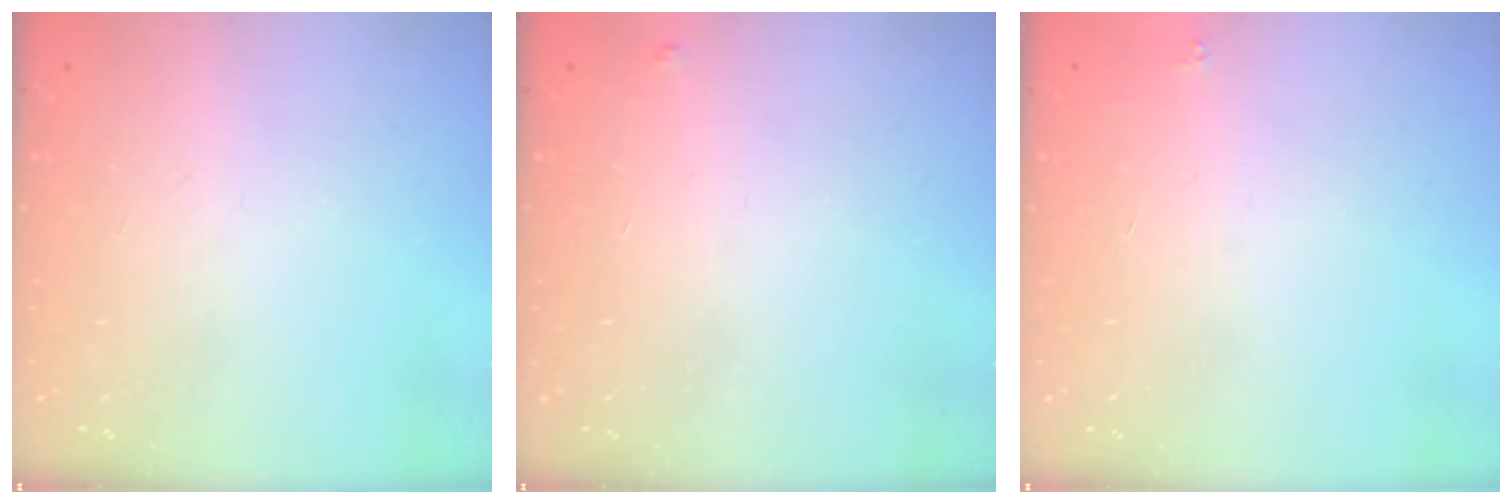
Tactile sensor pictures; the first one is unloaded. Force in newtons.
{"total": 4.0, "press": 4.0, "slide": 0.2}
{"total": 1.8, "press": 1.7, "slide": 0.1}